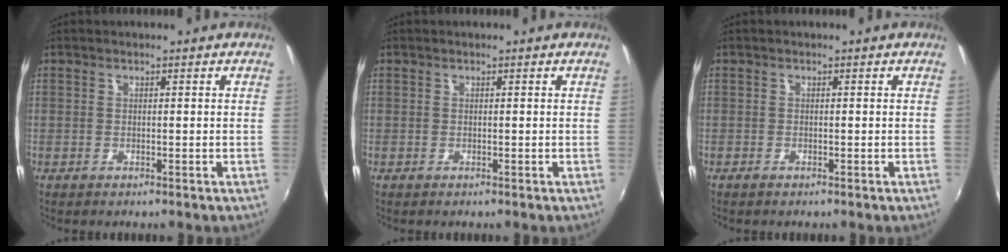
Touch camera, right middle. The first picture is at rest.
{"total": 0.0}
{"total": 0.6, "force": [-0.5, 0.2, 0.2], "torque": [-0.006, -0.003, -0.011]}